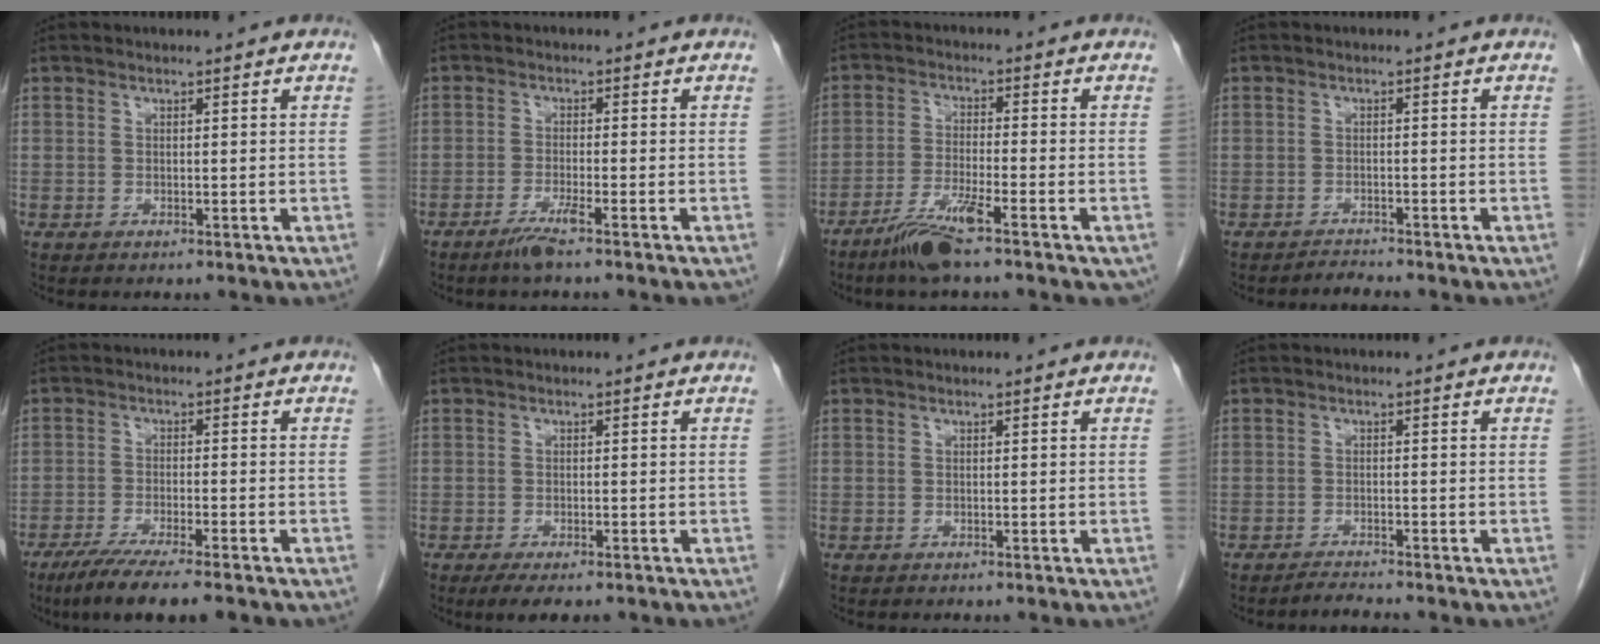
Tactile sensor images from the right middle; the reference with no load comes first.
{"total": 3.5, "force": [-2.5, -0.3, 2.5], "torque": [-0.050, -0.007, -0.049]}
{"total": 7.7, "force": [-5.2, 0.6, 5.7], "torque": [-0.108, -0.014, -0.095]}
{"total": 1.4, "force": [-1.4, -0.3, -0.3], "torque": [0.005, -0.009, -0.021]}
{"total": 9.2, "force": [-6.9, 0.7, 6.0], "torque": [-0.097, -0.022, -0.110]}
{"total": 4.4, "force": [-3.3, 1.5, 2.5], "torque": [-0.037, -0.008, -0.047]}
{"total": 0.0}
{"total": 1.7, "force": [-1.6, -0.5, 0.0], "torque": [-0.004, -0.010, -0.028]}